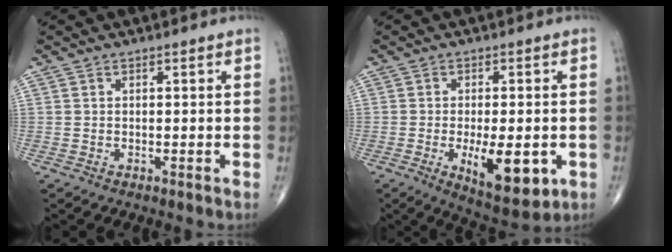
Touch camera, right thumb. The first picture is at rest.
{"total": 11.8, "force": [-3.2, 4.8, 10.3], "torque": [-0.139, -0.013, -0.039]}